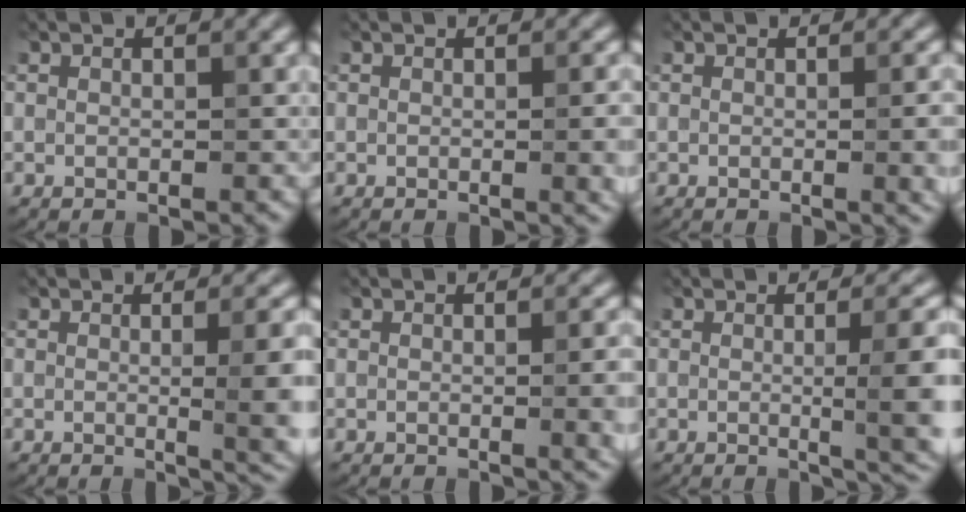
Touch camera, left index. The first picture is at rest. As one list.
[{"total": 3.0, "force": [-0.3, 0.9, 2.9], "torque": [-0.028, -0.001, -0.004]}, {"total": 3.4, "force": [-0.3, 1.1, 3.2], "torque": [-0.030, -0.001, -0.004]}, {"total": 7.3, "force": [-0.5, 2.6, 6.8], "torque": [-0.057, -0.007, 0.001]}, {"total": 4.2, "force": [-0.3, 1.6, 3.9], "torque": [-0.034, -0.003, -0.002]}, {"total": 8.0, "force": [-0.5, 2.5, 7.6], "torque": [-0.070, -0.004, -0.002]}]